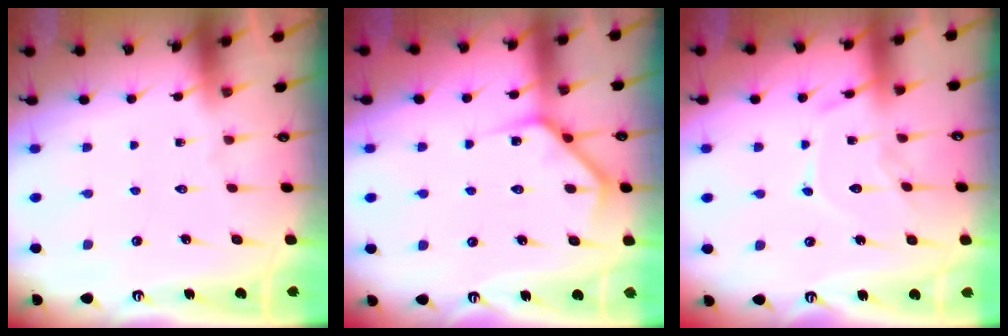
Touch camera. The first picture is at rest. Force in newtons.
{"total": 7.4, "press": 7.3, "slide": 0.8}
{"total": 10.8, "press": 10.8, "slide": 0.3}